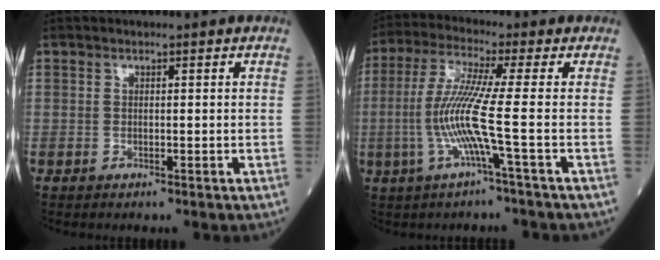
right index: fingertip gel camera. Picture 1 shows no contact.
{"total": 8.3, "force": [-1.7, -1.5, 8.0], "torque": [-0.175, 0.001, -0.034]}